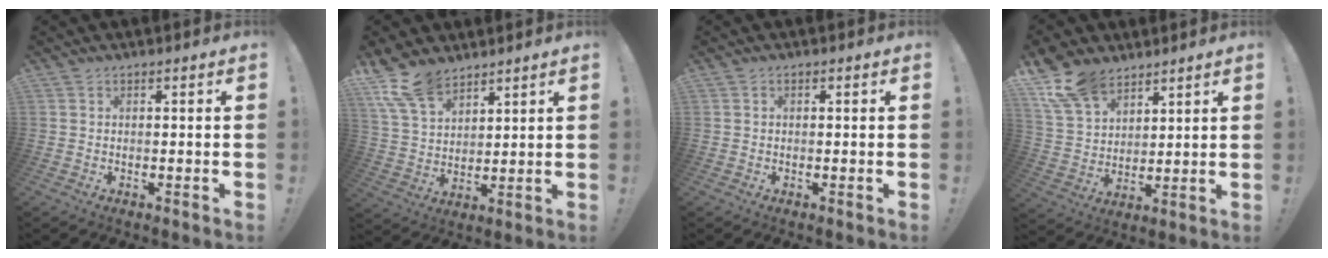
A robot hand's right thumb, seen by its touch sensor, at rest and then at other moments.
{"total": 13.3, "force": [9.6, 7.1, 5.8], "torque": [-0.113, -0.053, 0.187]}
{"total": 0.6, "force": [-0.1, 0.3, 0.4], "torque": [-0.012, 0.004, -0.001]}
{"total": 14.6, "force": [10.1, 8.7, 6.1], "torque": [-0.123, -0.055, 0.197]}